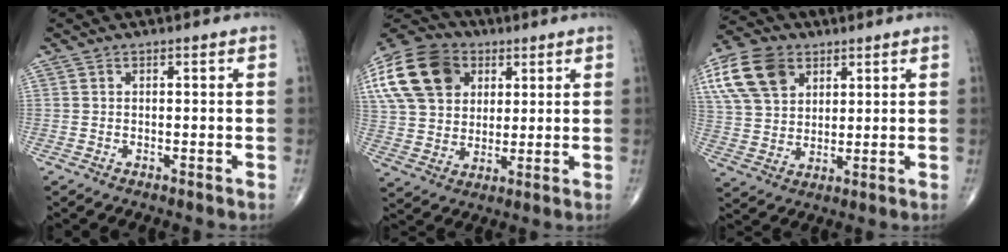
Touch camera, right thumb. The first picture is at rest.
{"total": 22.0, "force": [8.0, 16.2, 12.6], "torque": [-0.267, 0.025, 0.145]}
{"total": 13.9, "force": [6.1, 9.5, 8.1], "torque": [-0.150, -0.004, 0.117]}